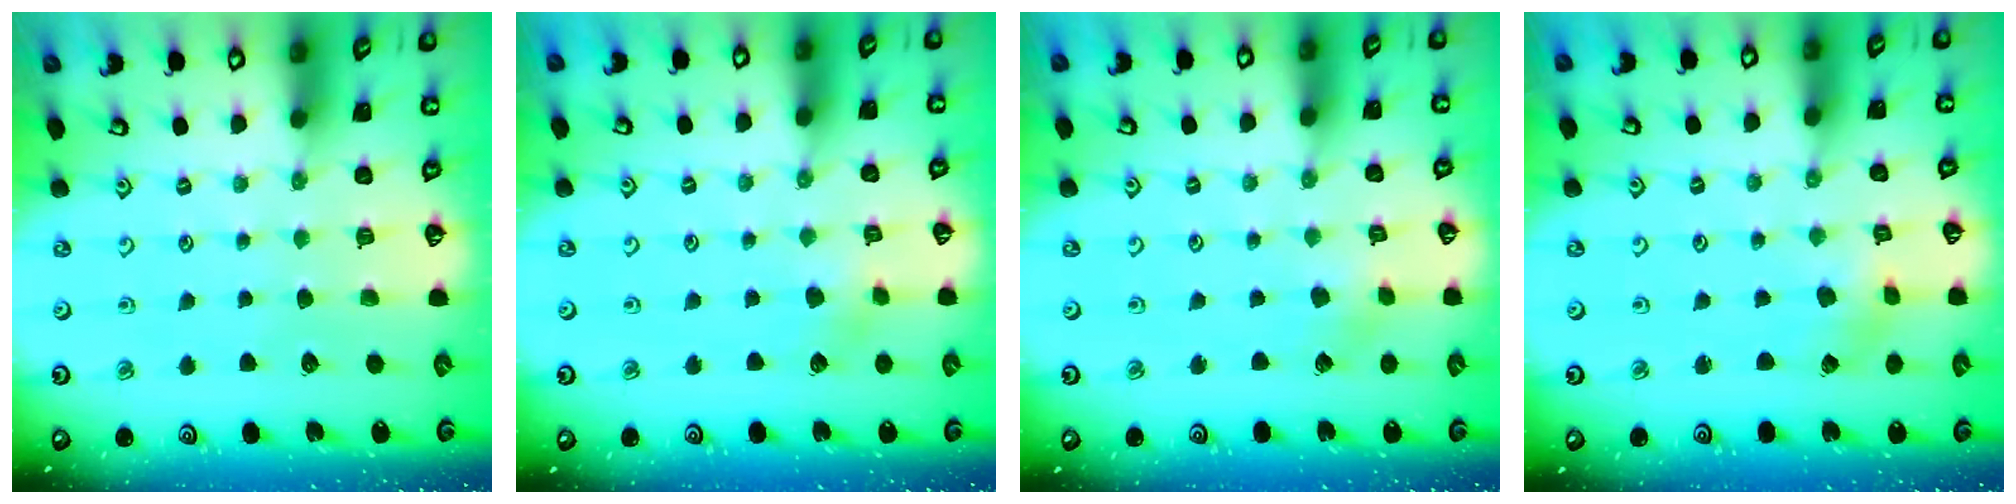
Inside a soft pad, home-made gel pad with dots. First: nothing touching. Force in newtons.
{"total": 3.0, "press": 2.9, "slide": 0.4}
{"total": 2.6, "press": 2.6, "slide": 0.2}
{"total": 0.9, "press": 0.8, "slide": 0.2}